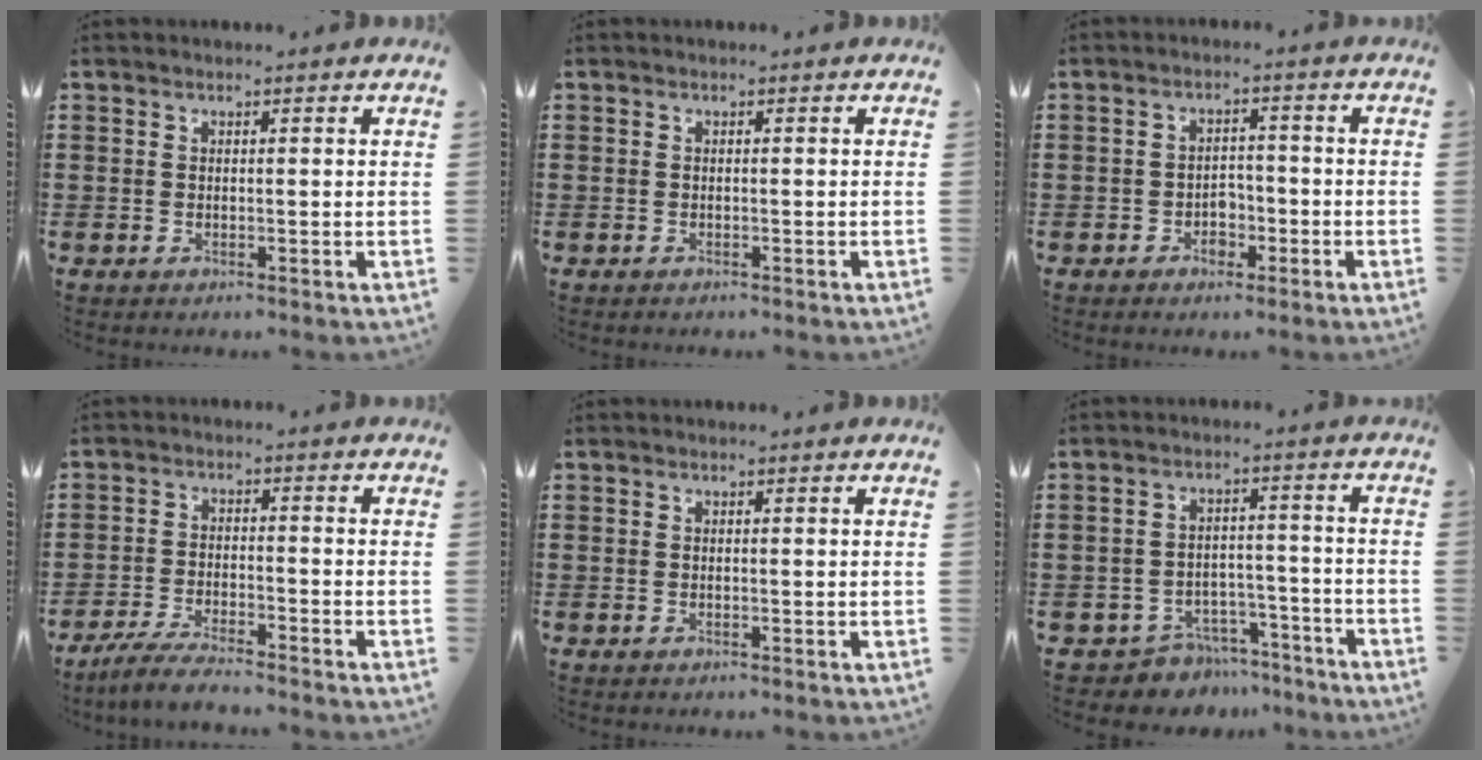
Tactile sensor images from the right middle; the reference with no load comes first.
{"total": 0.0}
{"total": 2.7, "force": [-1.7, 1.8, 1.2], "torque": [-0.025, 0.005, -0.037]}
{"total": 4.2, "force": [-3.9, 0.1, 1.7], "torque": [-0.044, -0.006, -0.079]}
{"total": 0.0}
{"total": 4.8, "force": [-4.6, 1.4, 0.2], "torque": [-0.010, 0.014, -0.093]}